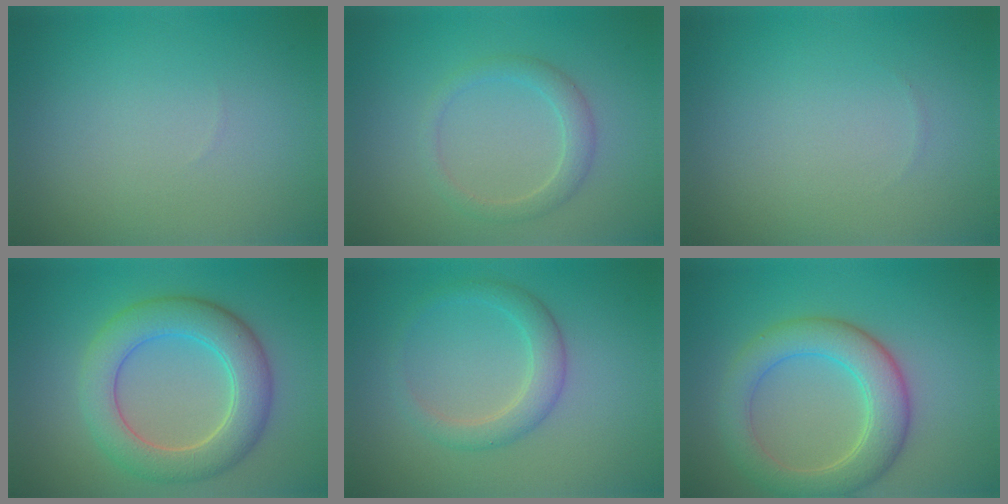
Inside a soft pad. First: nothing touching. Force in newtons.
{"total": 2.0, "press": 2.0, "slide": 0.1}
{"total": 0.0}
{"total": 6.3, "press": 6.2, "slide": 0.5}
{"total": 2.6, "press": 2.6, "slide": 0.1}
{"total": 5.7, "press": 5.7, "slide": 0.3}